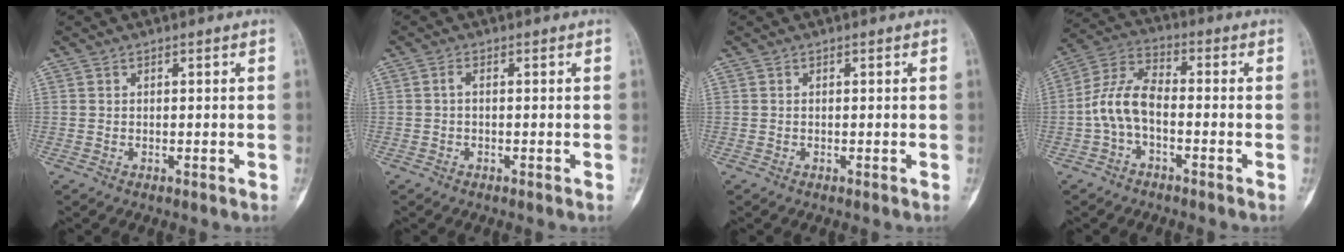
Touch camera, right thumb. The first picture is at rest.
{"total": 1.0, "force": [-0.1, 0.3, 0.9], "torque": [-0.018, 0.002, -0.006]}
{"total": 0.0}
{"total": 8.6, "force": [-2.0, 4.5, 7.0], "torque": [-0.142, 0.033, -0.049]}